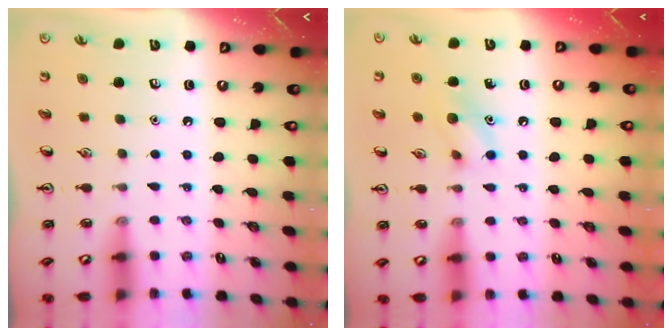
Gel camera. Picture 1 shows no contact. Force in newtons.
{"total": 7.9, "press": 7.8, "slide": 0.9}